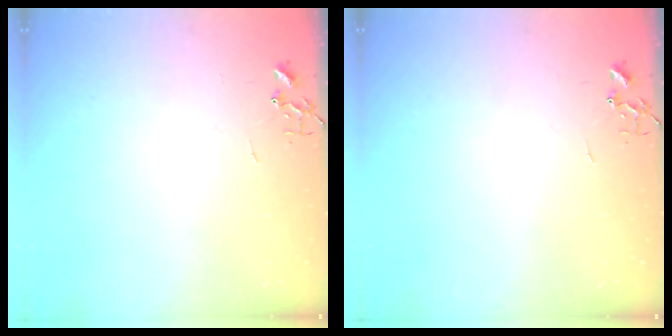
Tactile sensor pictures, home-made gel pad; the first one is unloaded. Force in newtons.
{"total": 0.0}